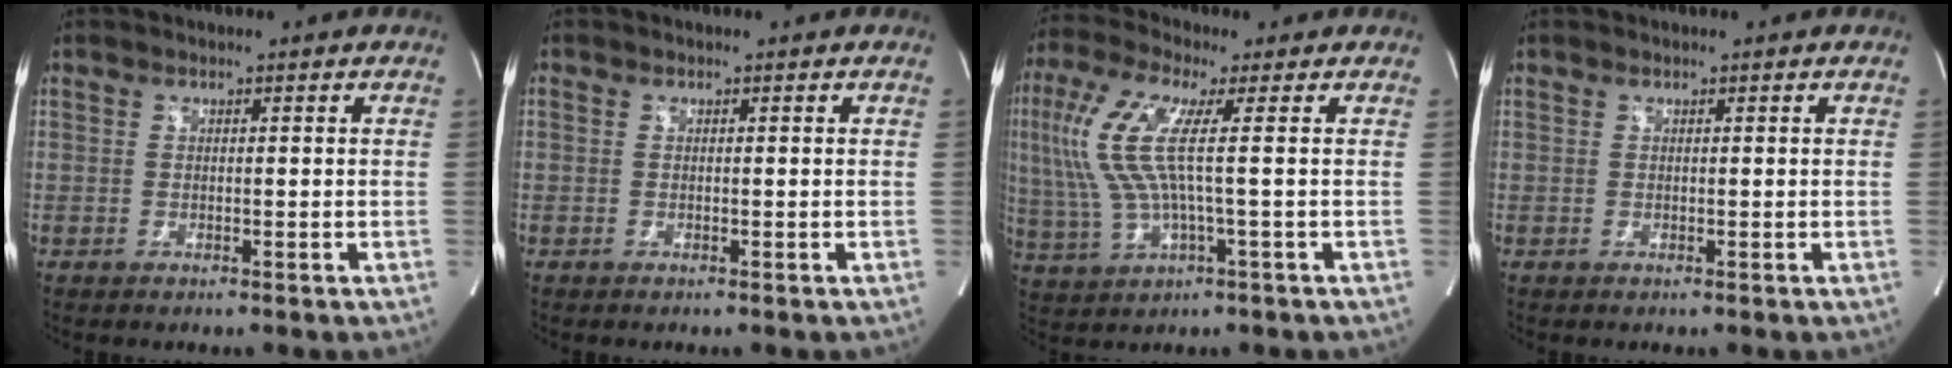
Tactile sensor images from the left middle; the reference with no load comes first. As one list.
[{"total": 0.0}, {"total": 12.4, "force": [1.8, 2.0, 12.1], "torque": [-0.290, 0.016, 0.034]}, {"total": 0.0}]